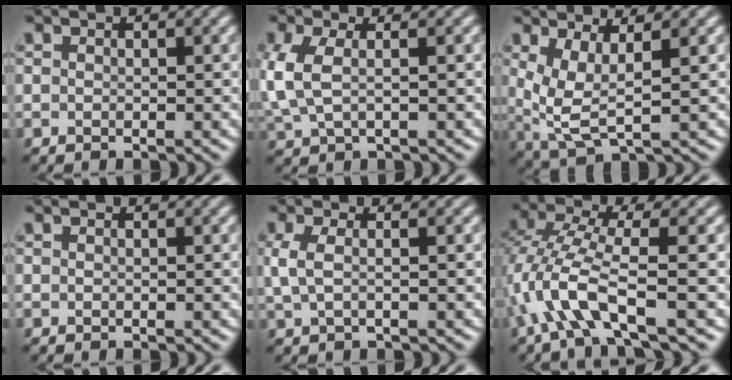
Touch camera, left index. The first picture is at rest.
{"total": 3.5, "force": [0.3, 1.6, 3.1], "torque": [-0.087, 0.000, 0.005]}
{"total": 4.2, "force": [1.0, 1.4, 3.8], "torque": [-0.088, -0.013, 0.027]}
{"total": 0.0}
{"total": 2.5, "force": [0.3, 1.0, 2.3], "torque": [-0.051, 0.002, 0.005]}
{"total": 6.1, "force": [-2.4, 1.4, 5.4], "torque": [-0.122, 0.002, -0.054]}